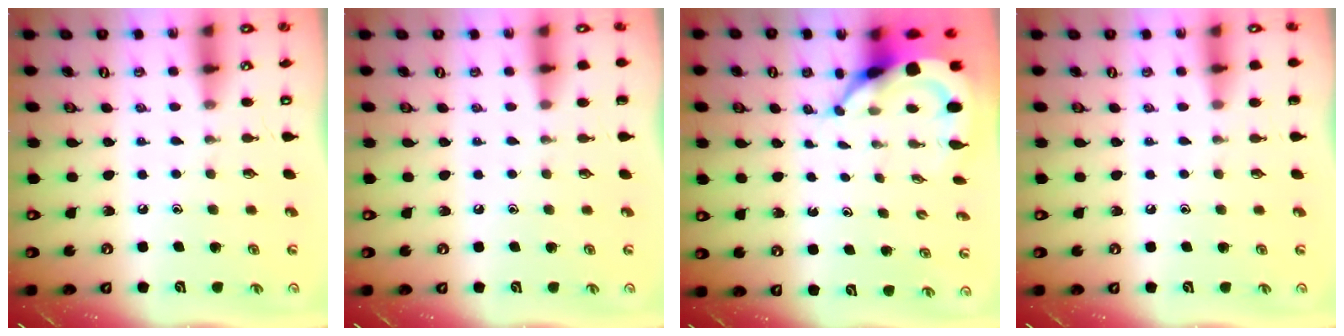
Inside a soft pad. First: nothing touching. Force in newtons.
{"total": 0.0}
{"total": 5.9, "press": 5.8, "slide": 0.7}
{"total": 0.0}